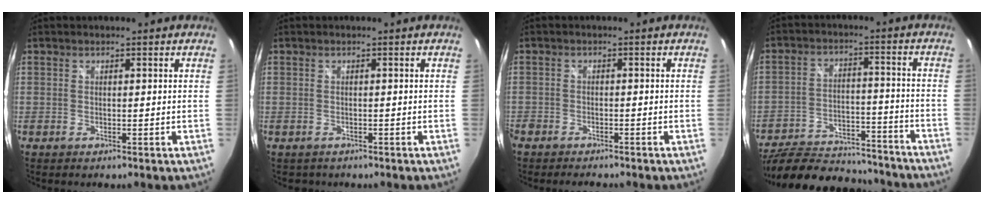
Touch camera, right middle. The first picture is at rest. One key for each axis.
{"total": 1.2, "fx": -0.8, "fy": 0.9, "fz": 0.2, "tx": -0.009, "ty": -0.003, "tz": -0.009}
{"total": 3.8, "fx": -3.4, "fy": 1.5, "fz": 1.0, "tx": -0.036, "ty": -0.012, "tz": -0.060}
{"total": 23.2, "fx": -19.9, "fy": 7.9, "fz": 9.0, "tx": -0.178, "ty": 0.003, "tz": -0.272}